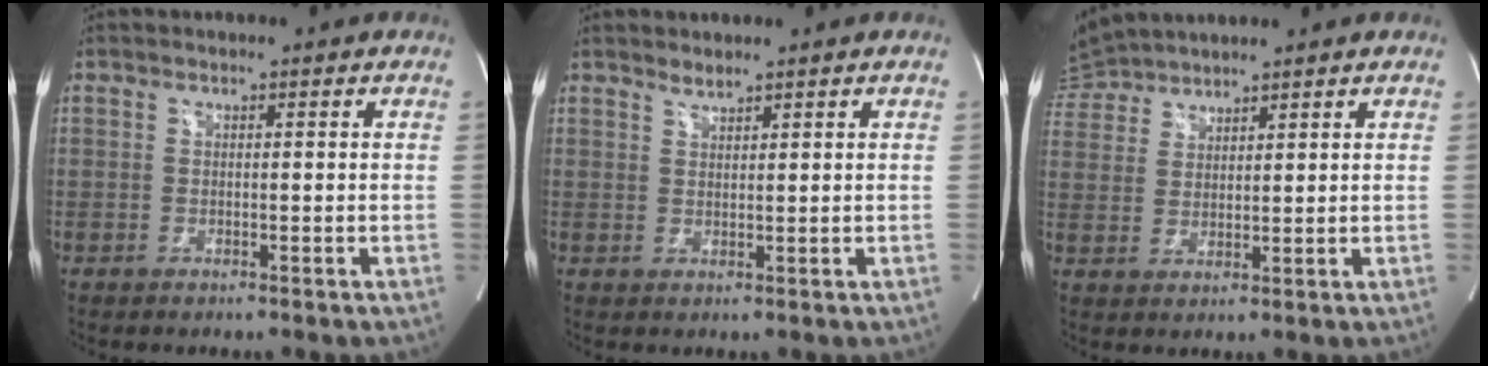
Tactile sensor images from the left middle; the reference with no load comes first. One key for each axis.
{"total": 1.3, "fx": 1.3, "fy": 0.0, "fz": 0.3, "tx": -0.007, "ty": 0.000, "tz": 0.028}
{"total": 6.5, "fx": 6.4, "fy": 0.9, "fz": 0.7, "tx": -0.029, "ty": 0.027, "tz": 0.130}